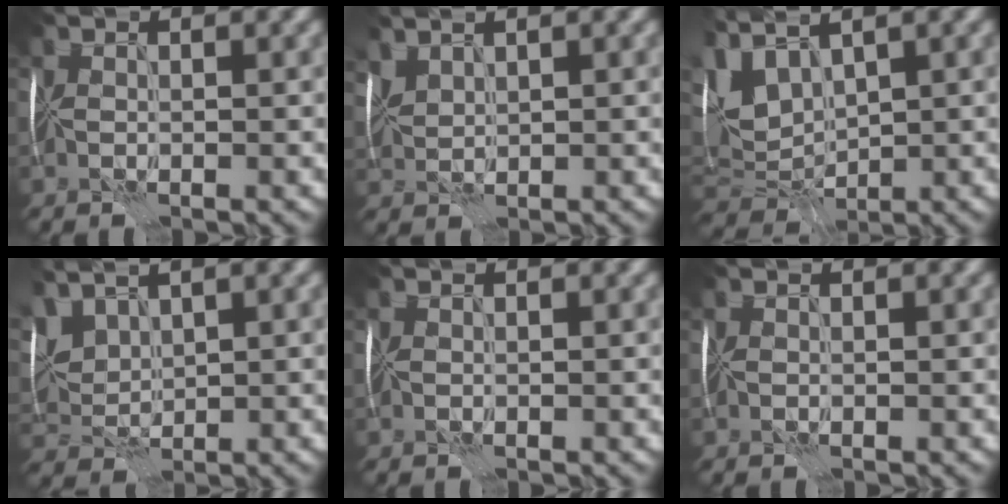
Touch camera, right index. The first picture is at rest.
{"total": 1.7, "force": [1.3, 0.6, 0.9], "torque": [-0.027, 0.008, 0.029]}
{"total": 5.8, "force": [2.1, 3.0, 4.5], "torque": [-0.116, 0.010, 0.038]}
{"total": 5.0, "force": [3.0, 2.3, 3.3], "torque": [-0.090, 0.015, 0.062]}
{"total": 0.0}
{"total": 0.0}